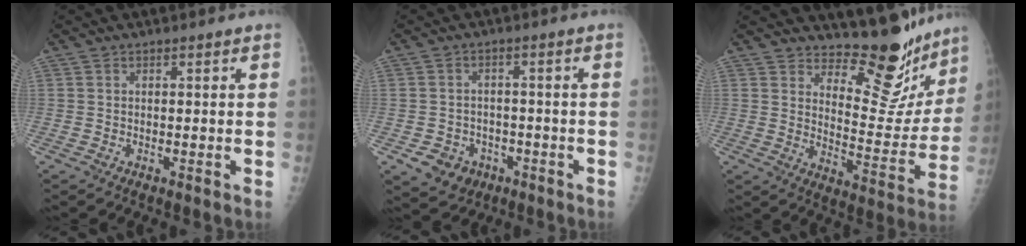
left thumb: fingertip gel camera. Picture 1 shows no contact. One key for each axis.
{"total": 6.2, "fx": -2.7, "fy": 5.3, "fz": 1.7, "tx": -0.011, "ty": 0.015, "tz": -0.032}
{"total": 16.1, "fx": 14.7, "fy": 5.1, "fz": 4.2, "tx": -0.001, "ty": -0.138, "tz": 0.196}